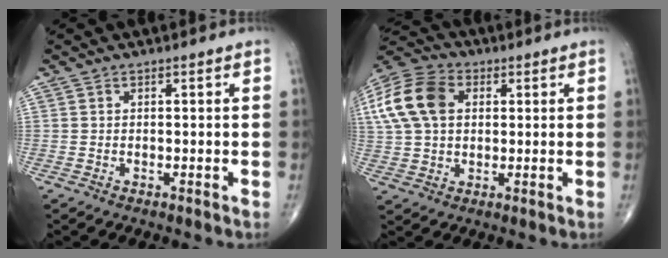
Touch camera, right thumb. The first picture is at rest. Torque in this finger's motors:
{"motor_torque": [-0.45, 0.88, 0.59, -0.25, 0.28]}